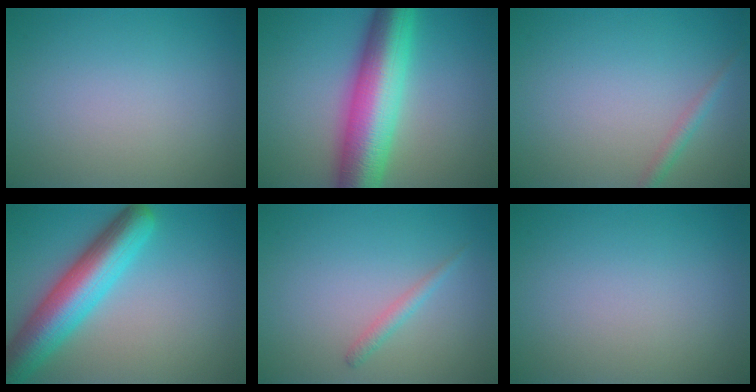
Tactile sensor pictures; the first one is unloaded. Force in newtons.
{"total": 10.6, "press": 10.6, "slide": 0.1}
{"total": 1.3, "press": 1.3, "slide": 0.1}
{"total": 8.1, "press": 8.1, "slide": 0.4}
{"total": 1.2, "press": 1.2, "slide": 0.1}
{"total": 0.0}